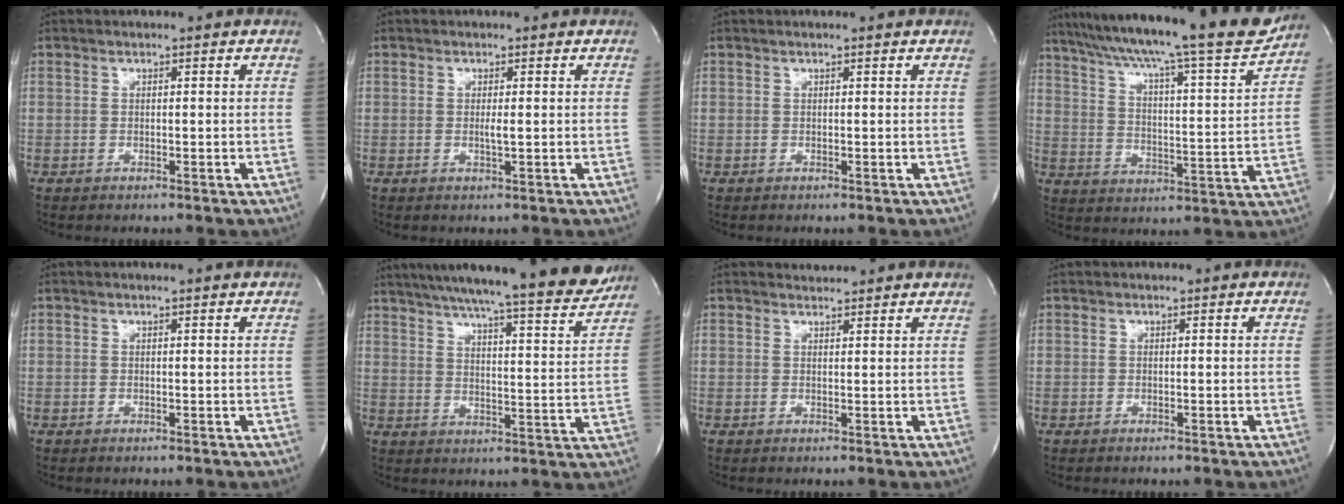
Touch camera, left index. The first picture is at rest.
{"total": 1.2, "force": [0.0, 0.0, 1.2], "torque": [-0.029, -0.003, 0.001]}
{"total": 0.5, "force": [0.4, -0.1, 0.3], "torque": [-0.008, 0.001, 0.011]}
{"total": 25.8, "force": [22.2, 1.5, 13.0], "torque": [-0.219, -0.025, 0.306]}
{"total": 0.8, "force": [0.7, -0.2, 0.5], "torque": [-0.013, 0.005, 0.015]}
{"total": 21.2, "force": [19.1, 0.9, 9.3], "torque": [-0.141, -0.033, 0.252]}
{"total": 1.8, "force": [1.8, -0.1, -0.3], "torque": [-0.008, 0.004, 0.029]}
{"total": 0.0}